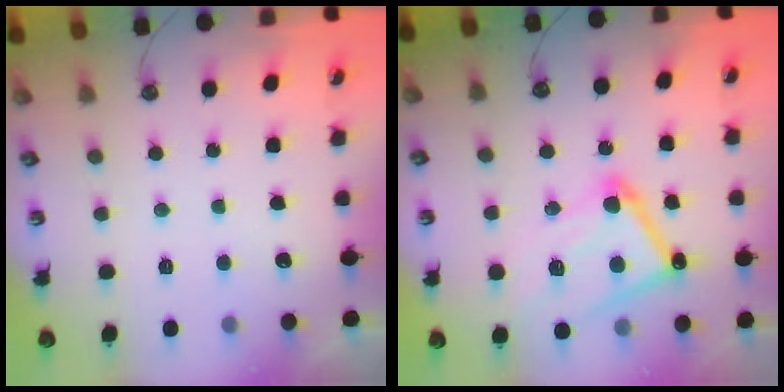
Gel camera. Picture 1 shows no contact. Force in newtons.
{"total": 13.9, "press": 13.9, "slide": 0.1}